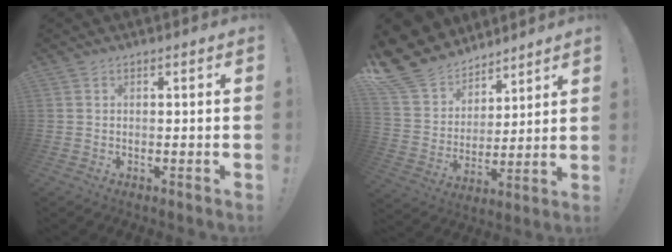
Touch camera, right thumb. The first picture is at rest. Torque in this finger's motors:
{"motor_torque": [-0.17, 0.40, 0.66, 0.73, 0.17]}